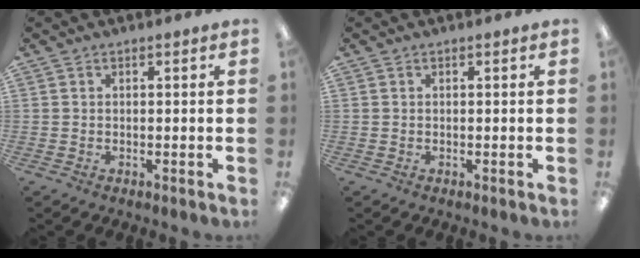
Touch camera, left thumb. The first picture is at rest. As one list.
[{"total": 0.0}]